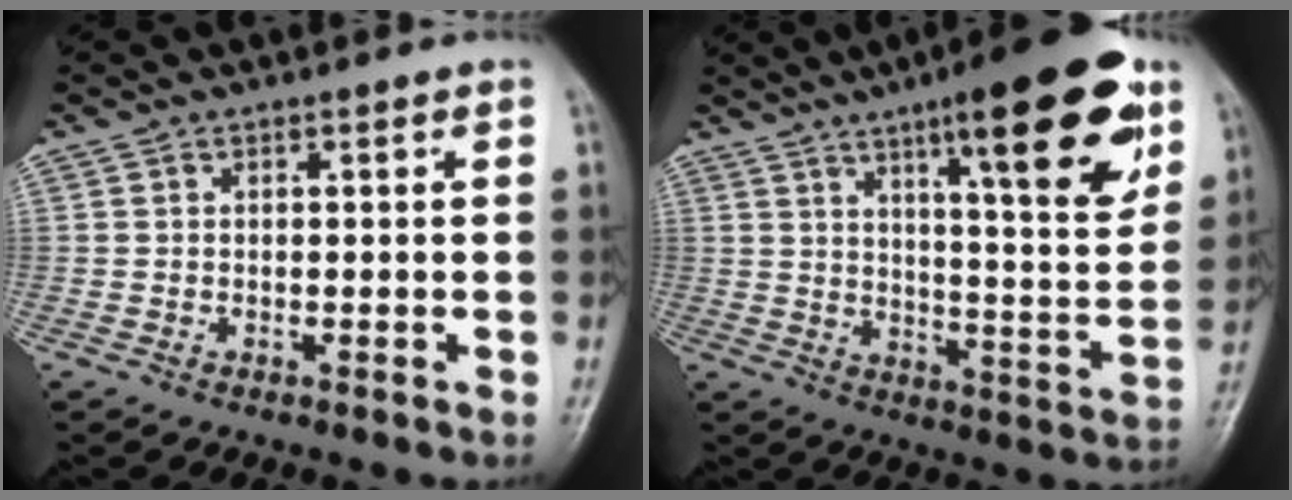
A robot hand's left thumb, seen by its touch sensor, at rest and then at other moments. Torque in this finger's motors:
{"motor_torque": [2.90, 1.71, 1.95, -0.82, 0.14]}